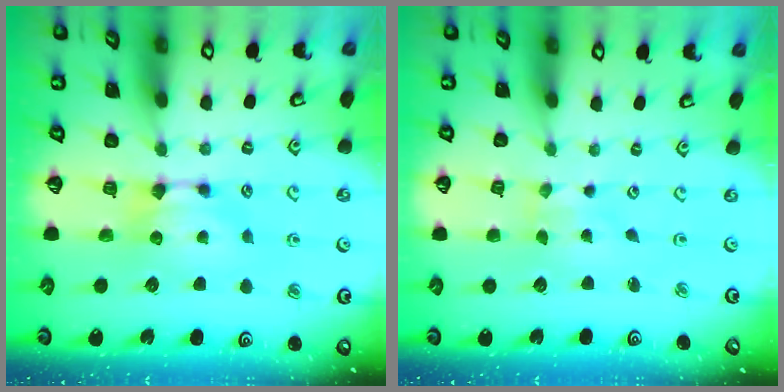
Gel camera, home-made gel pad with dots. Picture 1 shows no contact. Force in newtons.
{"total": 4.0, "press": 3.9, "slide": 0.6}